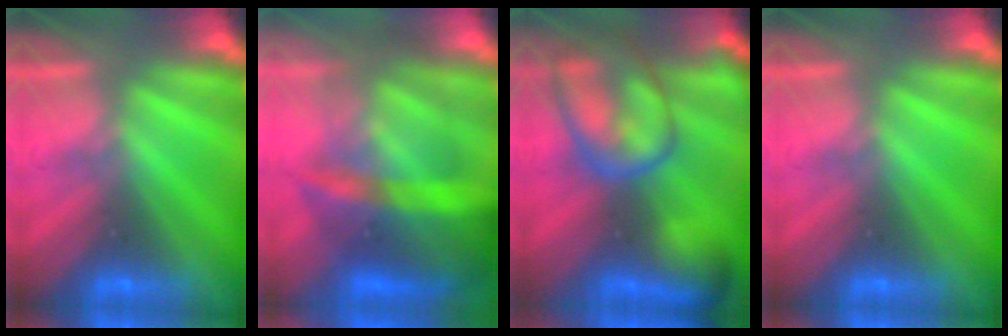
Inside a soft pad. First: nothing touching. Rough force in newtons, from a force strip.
{"total": 7.7}
{"total": 7.0}
{"total": 0.0}